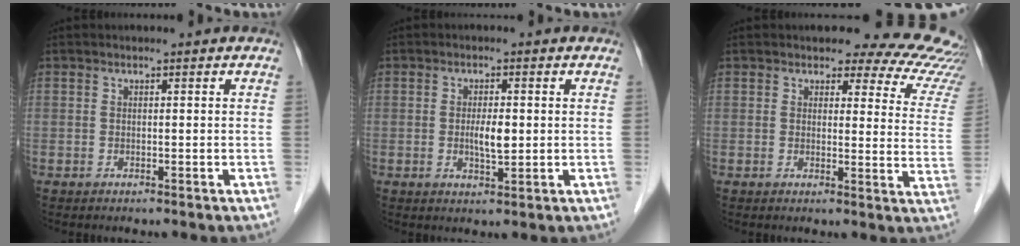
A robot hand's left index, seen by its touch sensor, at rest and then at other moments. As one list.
[{"total": 3.3, "force": [-0.3, 0.9, 3.2], "torque": [-0.058, -0.006, -0.003]}, {"total": 13.8, "force": [12.9, 3.6, 3.1], "torque": [0.004, -0.075, 0.102]}]